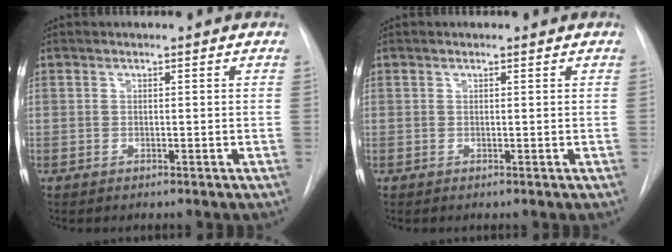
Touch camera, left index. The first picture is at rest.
{"total": 0.0}